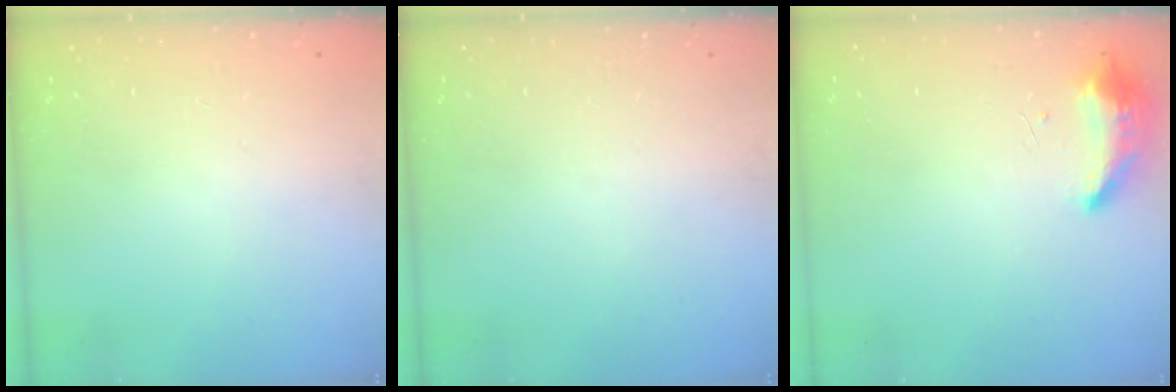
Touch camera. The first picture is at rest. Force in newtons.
{"total": 0.0}
{"total": 18.6, "press": 10.8, "slide": 15.1}